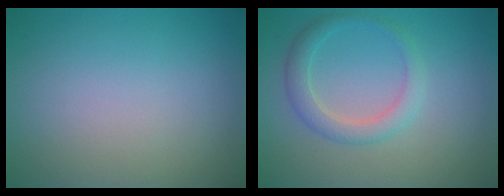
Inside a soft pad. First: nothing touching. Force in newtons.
{"total": 2.5, "press": 2.5, "slide": 0.1}